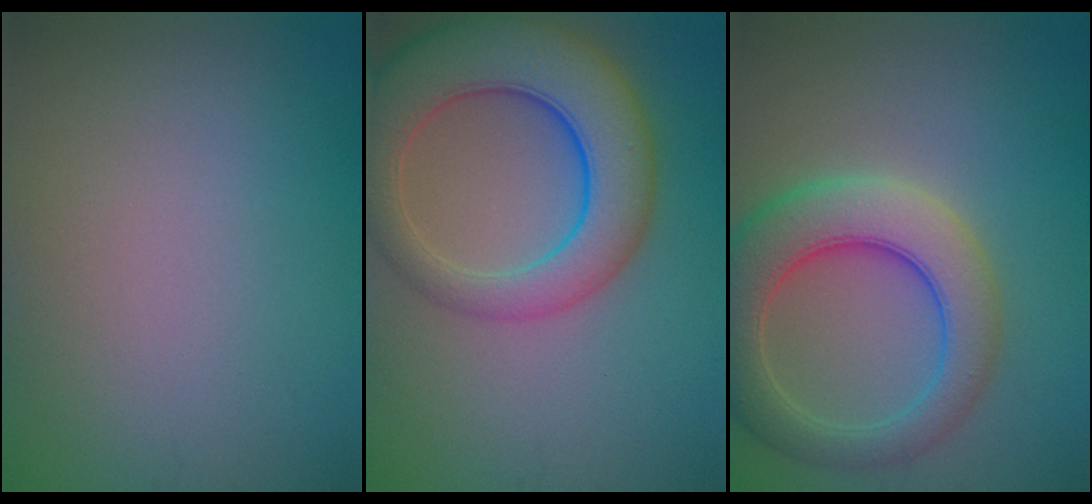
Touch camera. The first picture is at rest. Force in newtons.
{"total": 8.8, "press": 8.7, "slide": 0.5}
{"total": 7.2, "press": 7.2, "slide": 0.5}